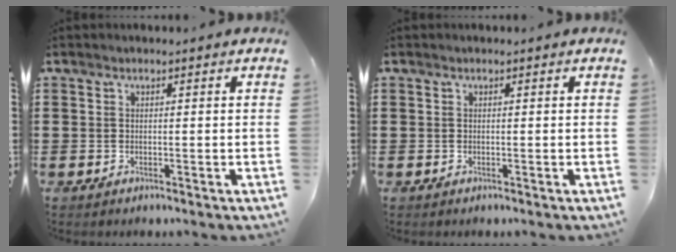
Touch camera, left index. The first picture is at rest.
{"total": 0.0}